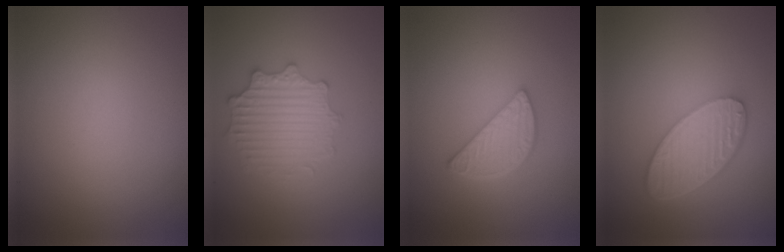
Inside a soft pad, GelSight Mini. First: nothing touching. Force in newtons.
{"total": 2.9, "press": 2.9, "slide": 0.6}
{"total": 3.7, "press": 3.0, "slide": 2.1}
{"total": 5.8, "press": 4.3, "slide": 3.9}